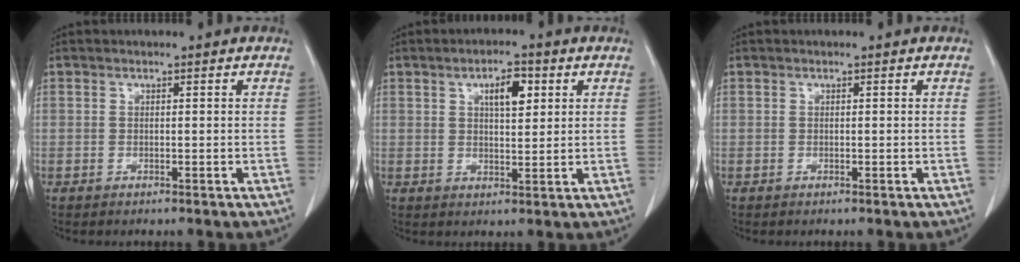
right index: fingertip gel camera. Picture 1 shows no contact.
{"total": 5.1, "force": [2.1, 1.8, 4.3], "torque": [-0.072, 0.004, 0.034]}
{"total": 0.0}